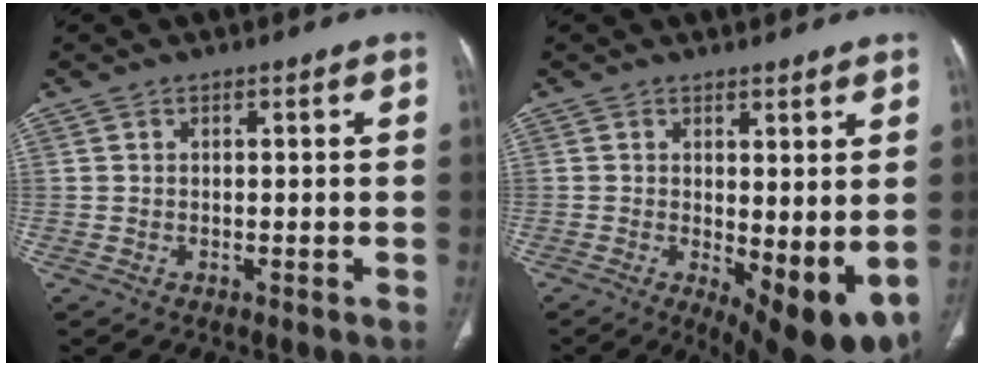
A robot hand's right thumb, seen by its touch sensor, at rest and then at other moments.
{"total": 10.6, "force": [-0.8, 4.0, 9.8], "torque": [-0.132, -0.025, 0.004]}